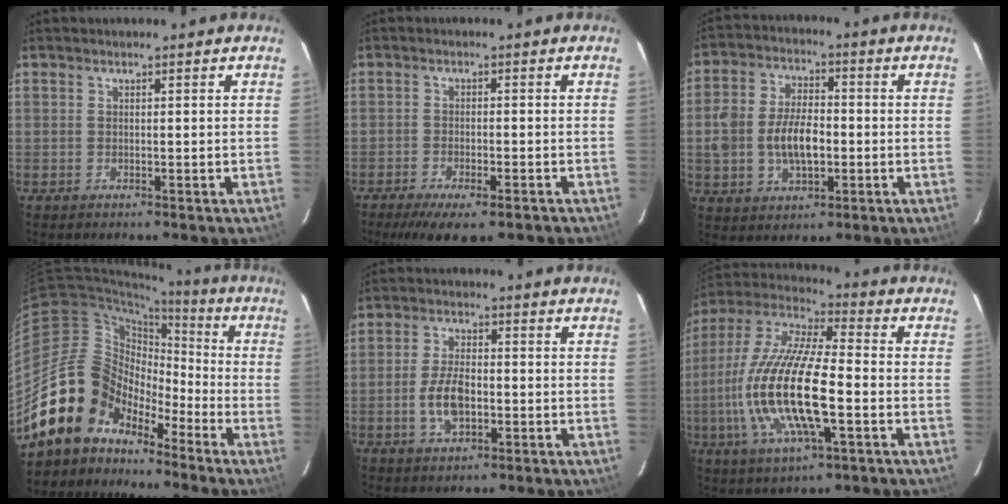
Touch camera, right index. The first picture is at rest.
{"total": 10.3, "force": [-7.6, 3.1, 6.3], "torque": [-0.138, -0.033, -0.118]}
{"total": 11.0, "force": [-1.5, 6.6, 8.7], "torque": [-0.175, 0.013, -0.022]}
{"total": 14.7, "force": [-11.2, 8.7, 3.9], "torque": [-0.078, 0.034, -0.208]}
{"total": 7.1, "force": [-1.8, 3.7, 5.7], "torque": [-0.118, 0.003, -0.030]}
{"total": 21.3, "force": [-4.3, 6.4, 19.8], "torque": [-0.399, -0.013, -0.086]}